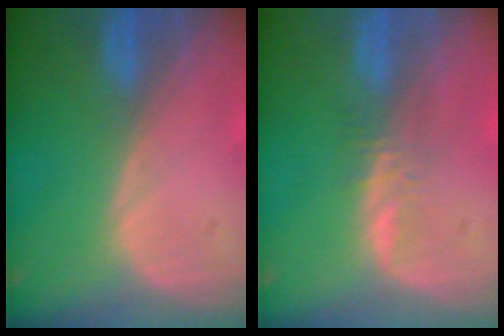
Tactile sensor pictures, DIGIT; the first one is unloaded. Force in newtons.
{"total": 2.2, "press": 2.1, "slide": 0.2}